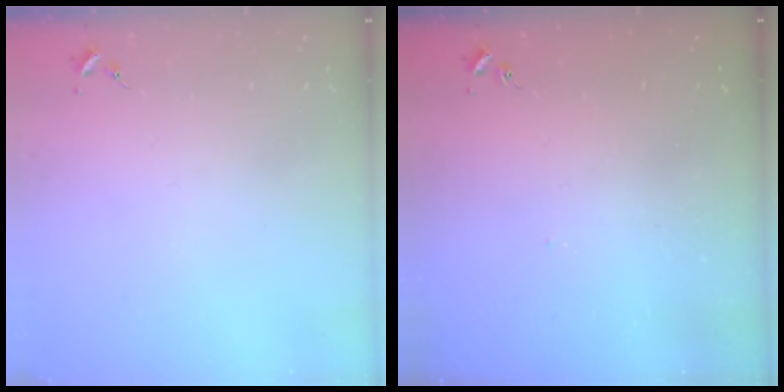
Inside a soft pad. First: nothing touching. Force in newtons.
{"total": 2.9, "press": 2.9, "slide": 0.2}